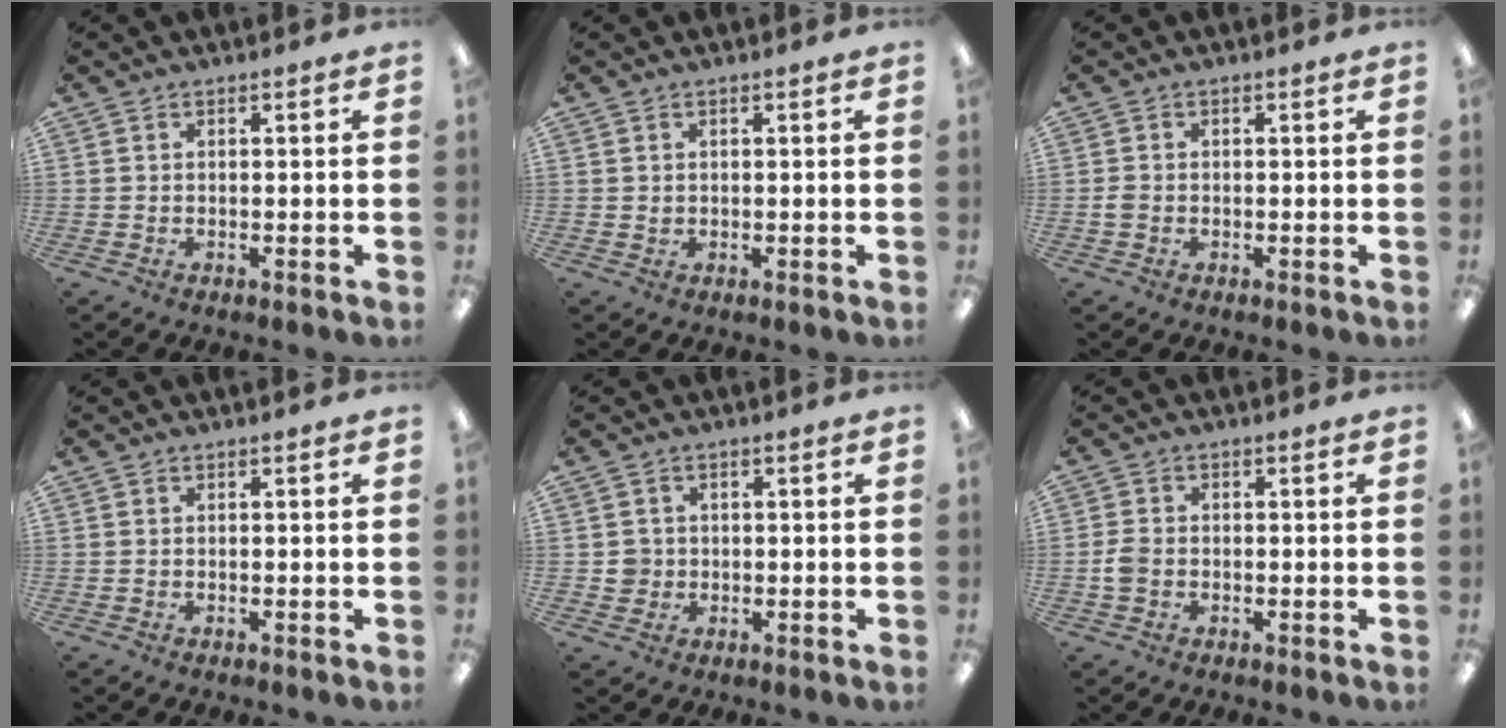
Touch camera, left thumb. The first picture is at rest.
{"total": 0.7, "force": [0.4, 0.6, 0.1], "torque": [-0.003, 0.003, 0.007]}
{"total": 1.4, "force": [-0.4, 1.0, 0.8], "torque": [-0.014, 0.003, -0.007]}
{"total": 0.0}
{"total": 2.9, "force": [-0.1, 2.9, 0.3], "torque": [-0.003, 0.001, -0.006]}
{"total": 3.1, "force": [-0.7, 2.3, 2.0], "torque": [-0.040, 0.004, -0.015]}